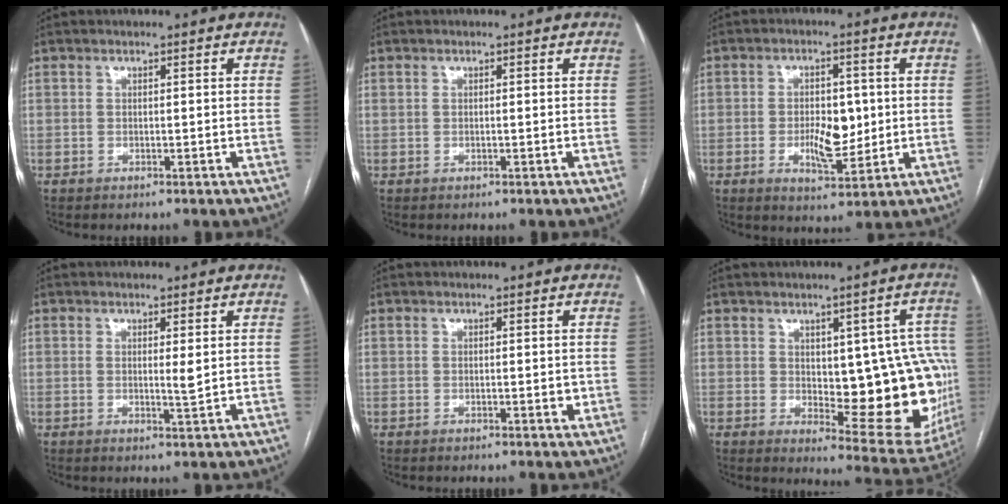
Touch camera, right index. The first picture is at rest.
{"total": 0.0}
{"total": 7.1, "force": [-0.5, 3.1, 6.3], "torque": [-0.102, 0.001, -0.003]}
{"total": 2.0, "force": [0.4, 0.1, 1.9], "torque": [-0.031, -0.004, 0.006]}
{"total": 1.2, "force": [-0.1, 0.5, 1.1], "torque": [-0.013, -0.002, 0.001]}
{"total": 16.8, "force": [-0.3, 6.7, 15.4], "torque": [-0.141, 0.009, 0.016]}